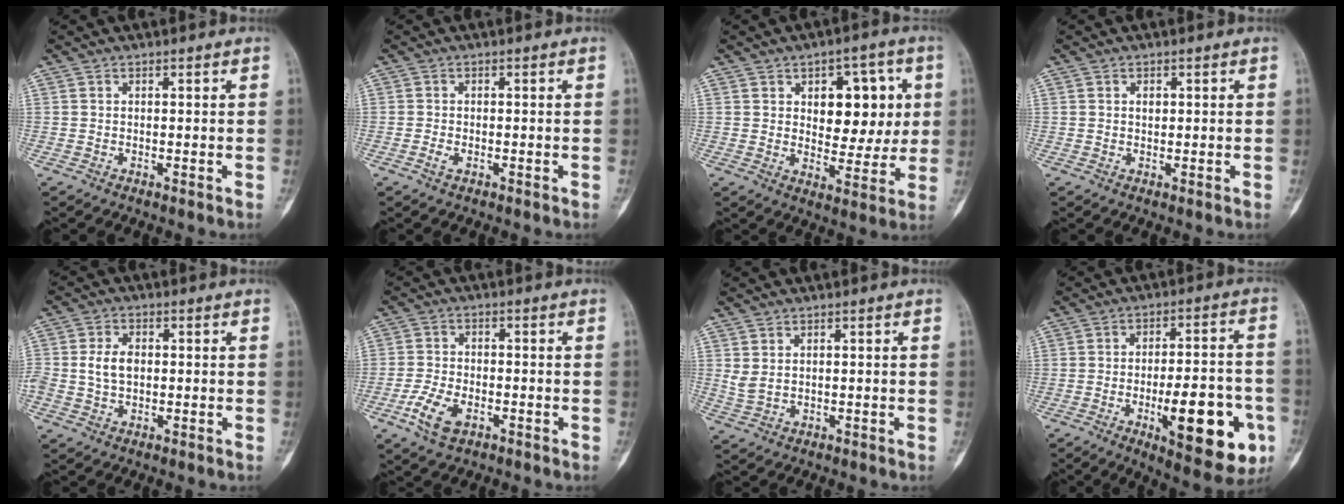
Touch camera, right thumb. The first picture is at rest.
{"total": 1.3, "force": [-0.6, 0.7, 0.9], "torque": [-0.021, 0.000, -0.015]}
{"total": 12.5, "force": [3.0, 7.6, 9.4], "torque": [-0.070, -0.006, 0.044]}
{"total": 1.0, "force": [0.3, 0.7, 0.7], "torque": [-0.006, 0.001, 0.007]}
{"total": 4.7, "force": [0.1, 3.2, 3.4], "torque": [-0.066, 0.010, 0.002]}
{"total": 6.7, "force": [-3.1, 3.6, 4.7], "torque": [-0.097, 0.009, -0.059]}
{"total": 2.4, "force": [0.8, 1.4, 1.9], "torque": [-0.040, 0.000, 0.024]}
{"total": 19.3, "force": [-6.3, 6.8, 17.0], "torque": [-0.198, 0.018, -0.078]}